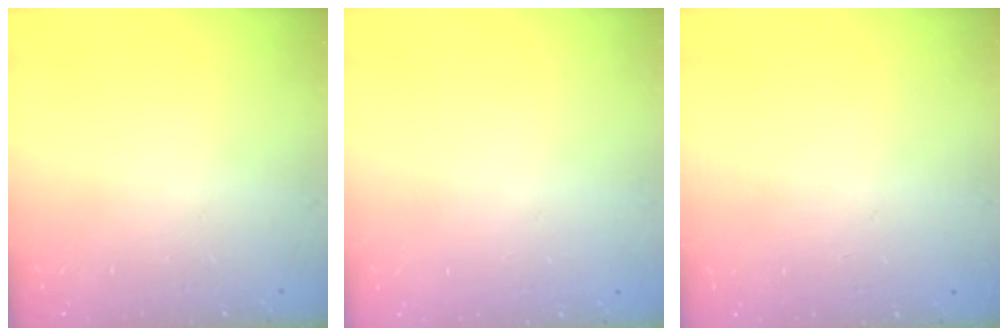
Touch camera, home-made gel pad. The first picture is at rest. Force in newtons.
{"total": 0.0}
{"total": 0.0}